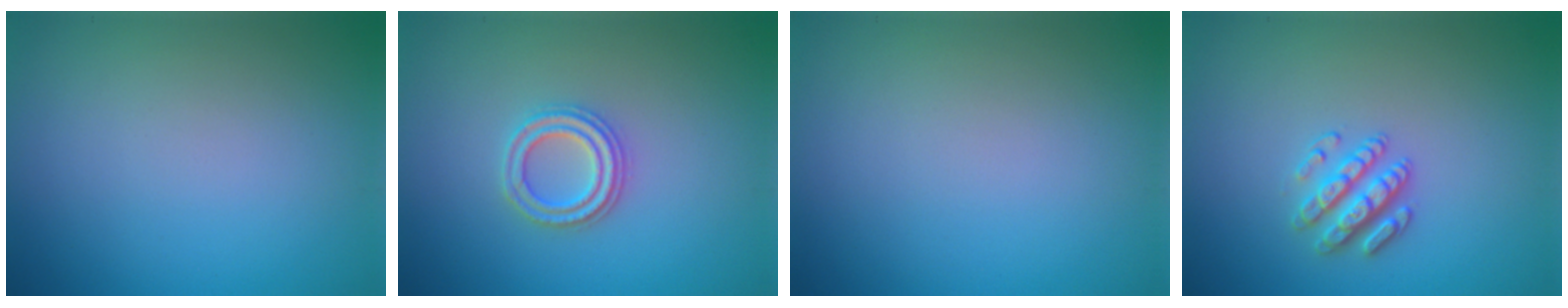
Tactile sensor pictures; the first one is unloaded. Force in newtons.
{"total": 2.4, "press": 2.3, "slide": 0.5}
{"total": 0.0}
{"total": 2.6, "press": 2.5, "slide": 0.7}